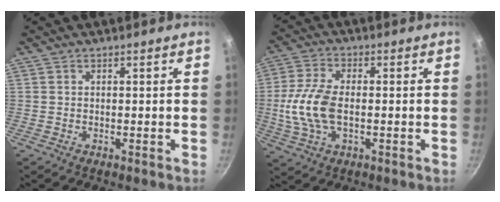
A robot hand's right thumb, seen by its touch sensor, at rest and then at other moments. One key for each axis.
{"total": 11.0, "fx": -1.0, "fy": 5.7, "fz": 9.3, "tx": -0.195, "ty": 0.011, "tz": -0.026}